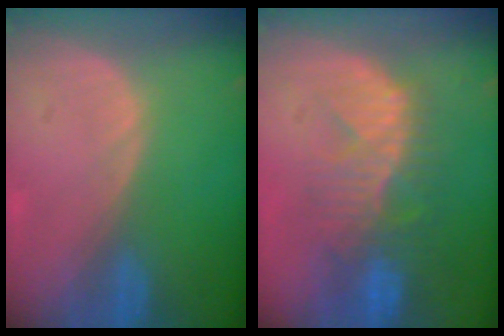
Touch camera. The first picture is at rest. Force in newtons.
{"total": 10.1, "press": 8.8, "slide": 4.8}